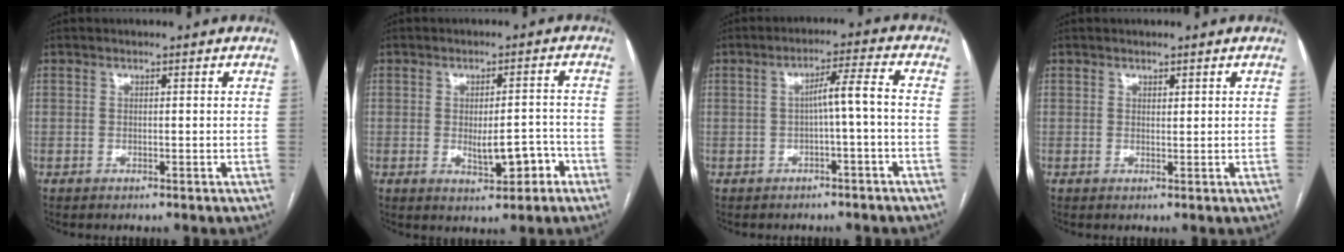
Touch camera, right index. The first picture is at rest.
{"total": 5.8, "force": [-2.2, 2.0, 5.0], "torque": [-0.068, 0.006, -0.021]}
{"total": 4.6, "force": [-0.9, -0.3, 4.5], "torque": [-0.069, 0.019, -0.012]}
{"total": 0.7, "force": [0.5, 0.3, 0.3], "torque": [0.000, -0.004, 0.007]}